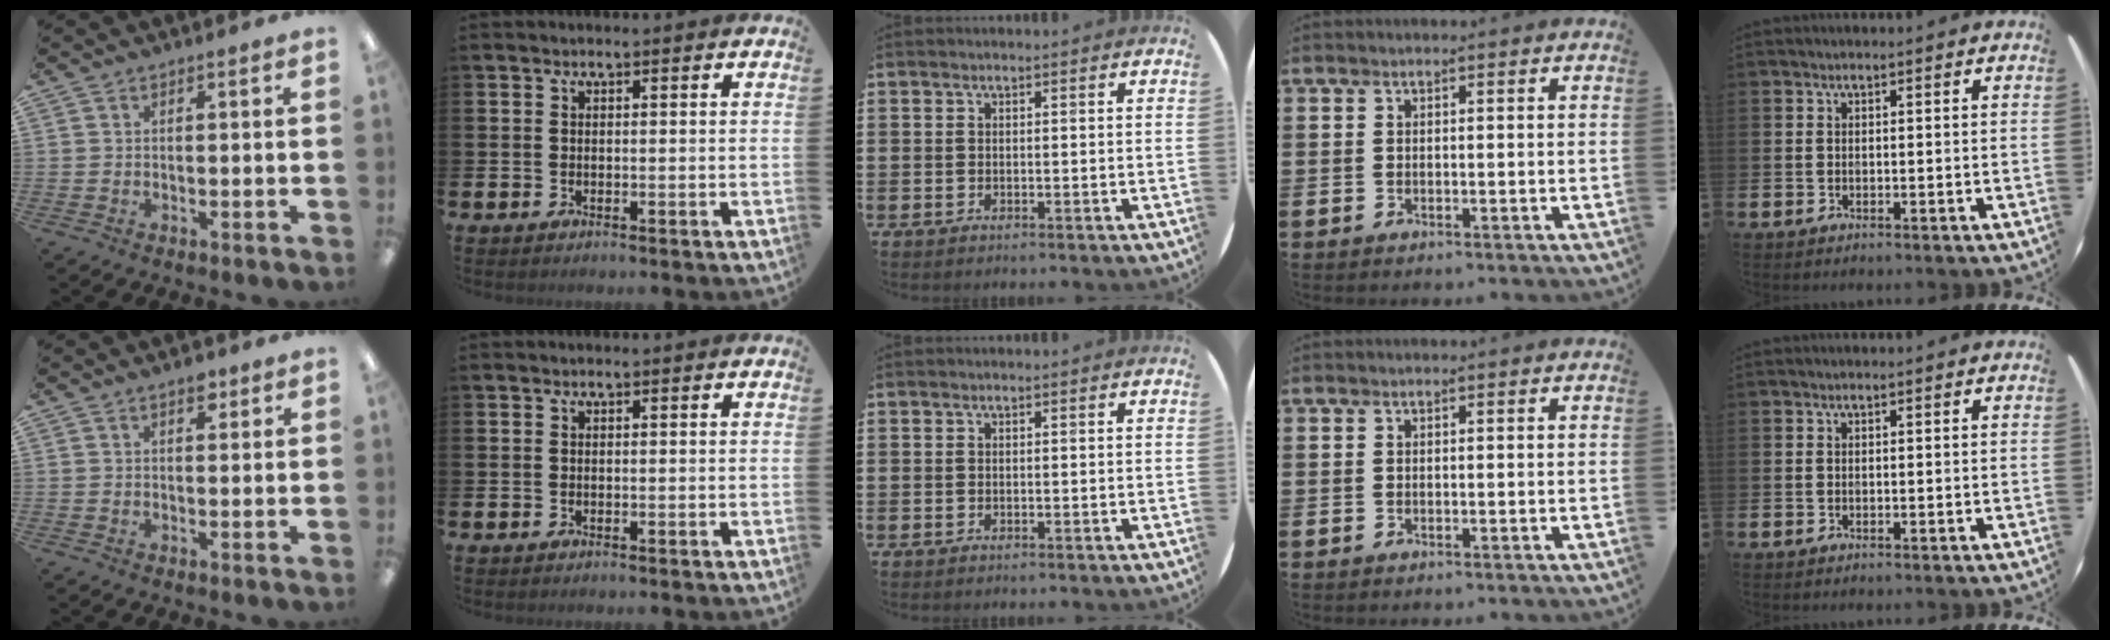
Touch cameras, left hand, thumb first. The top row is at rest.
{"thumb": {"total": 2.7, "force": [1.7, 1.5, 1.4], "torque": [-0.005, -0.006, 0.025]}}